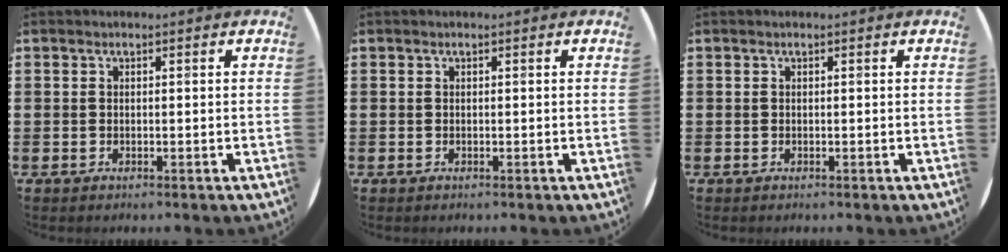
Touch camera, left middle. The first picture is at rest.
{"total": 0.0}
{"total": 0.0}